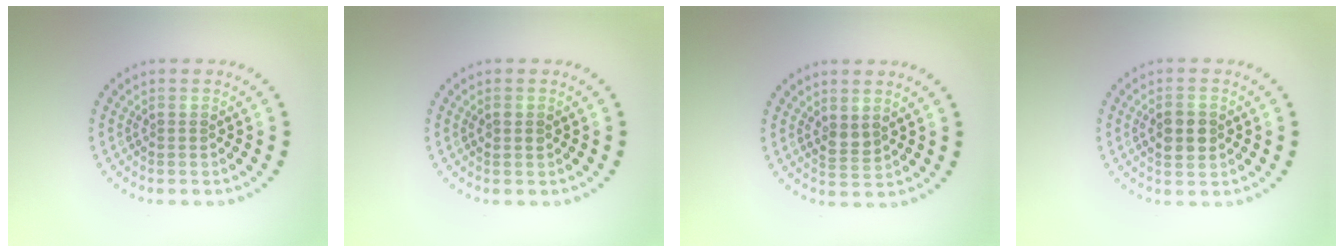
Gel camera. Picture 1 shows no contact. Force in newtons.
{"total": 0.9, "press": 0.9, "slide": 0.1}
{"total": 1.4, "press": 1.3, "slide": 0.6}
{"total": 2.9, "press": 2.9, "slide": 0.1}